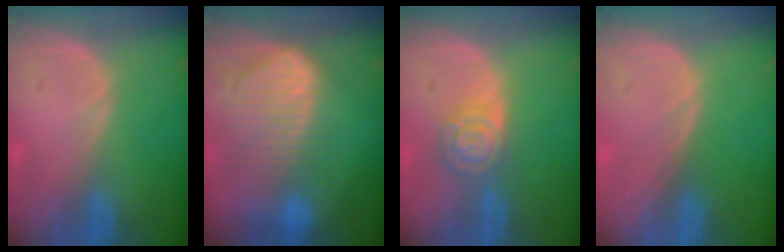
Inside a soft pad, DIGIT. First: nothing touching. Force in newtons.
{"total": 10.5, "press": 9.1, "slide": 5.2}
{"total": 5.5, "press": 4.8, "slide": 2.6}
{"total": 0.0}